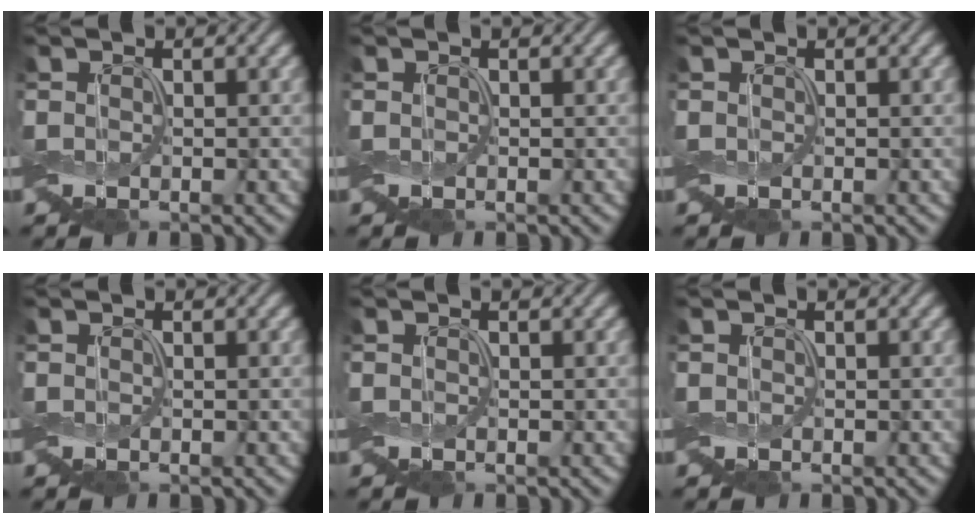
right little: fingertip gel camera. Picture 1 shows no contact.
{"total": 0.0}
{"total": 0.0}
{"total": 0.0}
{"total": 0.0}
{"total": 0.0}